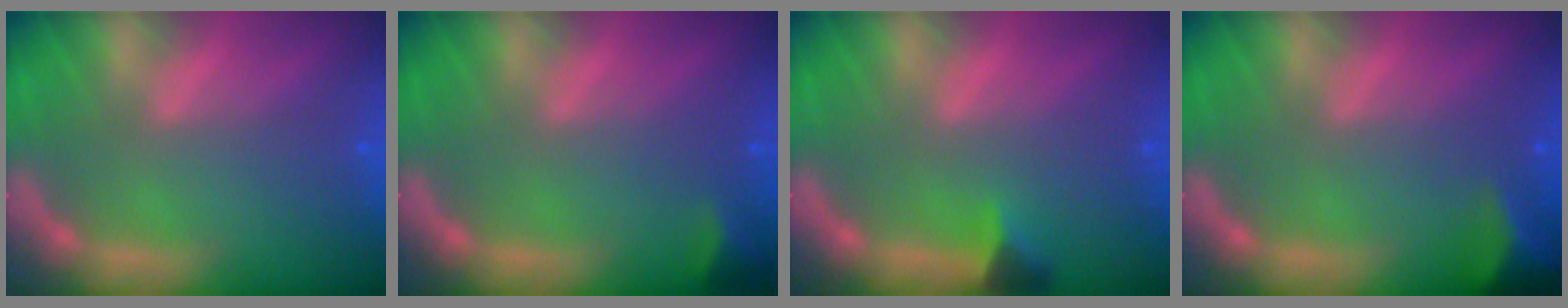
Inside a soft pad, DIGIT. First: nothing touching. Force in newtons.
{"total": 1.9}
{"total": 1.9}
{"total": 4.5}